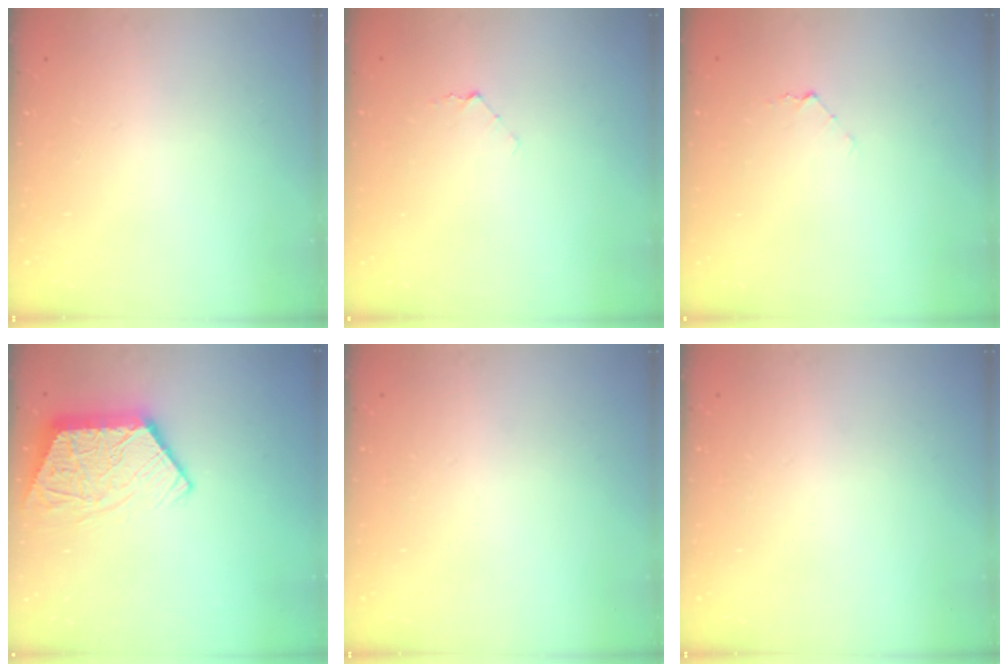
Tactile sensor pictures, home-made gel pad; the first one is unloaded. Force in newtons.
{"total": 3.9, "press": 3.8, "slide": 0.3}
{"total": 3.9, "press": 3.8, "slide": 0.3}
{"total": 12.1, "press": 12.1, "slide": 1.0}
{"total": 0.0}
{"total": 0.0}